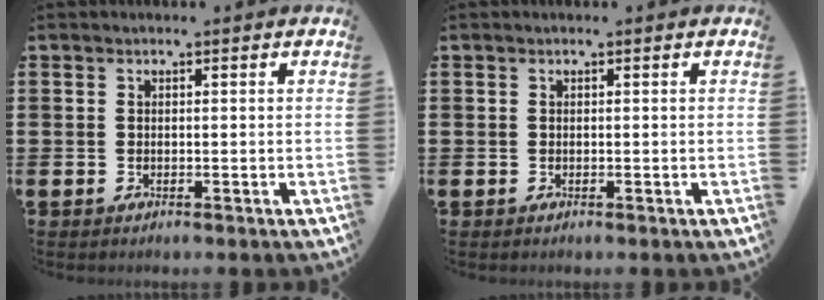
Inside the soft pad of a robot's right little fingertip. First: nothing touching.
{"total": 0.0}